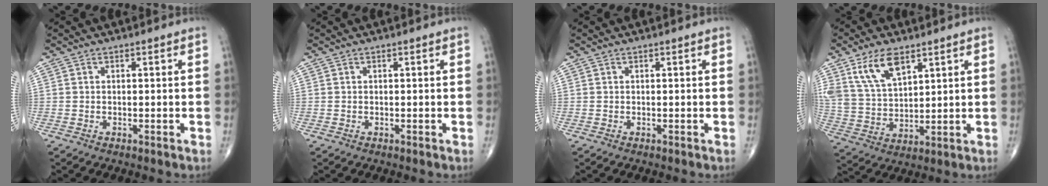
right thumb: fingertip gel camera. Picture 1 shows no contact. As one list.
[{"total": 0.0}, {"total": 0.0}, {"total": 10.7, "force": [6.2, 5.3, 7.0], "torque": [-0.124, -0.024, 0.131]}]